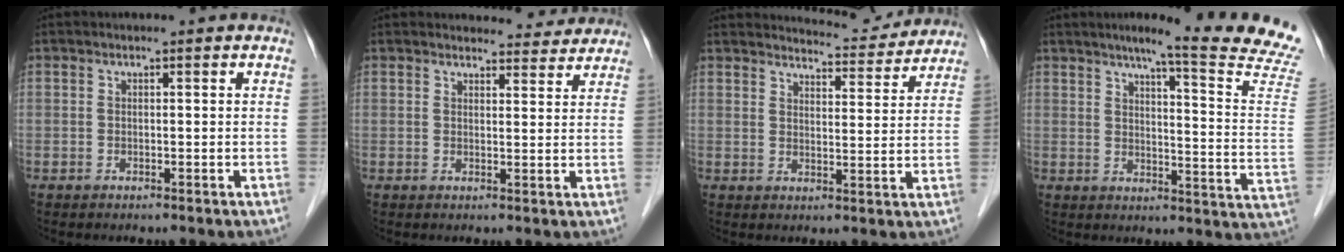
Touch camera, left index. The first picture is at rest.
{"total": 5.8, "force": [5.6, 1.4, 0.3], "torque": [0.007, 0.001, 0.056]}
{"total": 8.6, "force": [8.6, 1.0, 0.4], "torque": [-0.003, -0.002, 0.105]}
{"total": 19.8, "force": [16.9, -1.7, 10.2], "torque": [-0.136, -0.084, 0.196]}